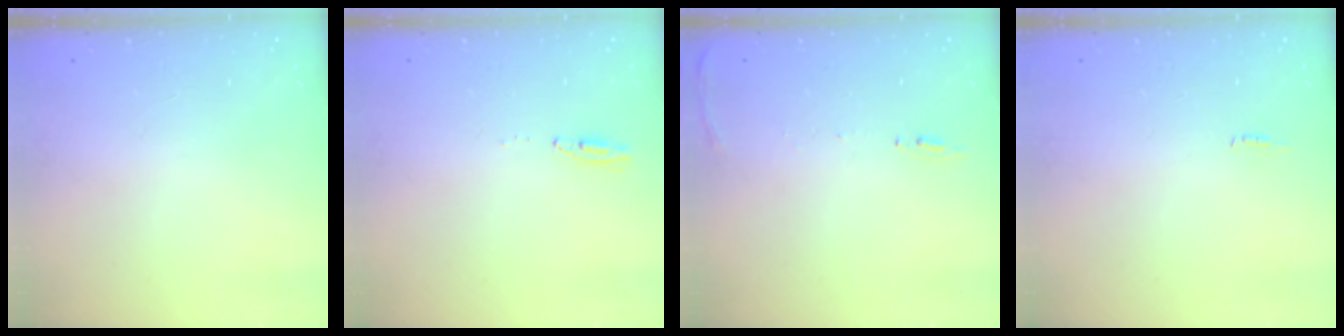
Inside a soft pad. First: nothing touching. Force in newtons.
{"total": 4.1, "press": 3.1, "slide": 2.6}
{"total": 6.1, "press": 6.0, "slide": 0.9}
{"total": 4.8, "press": 2.5, "slide": 4.1}